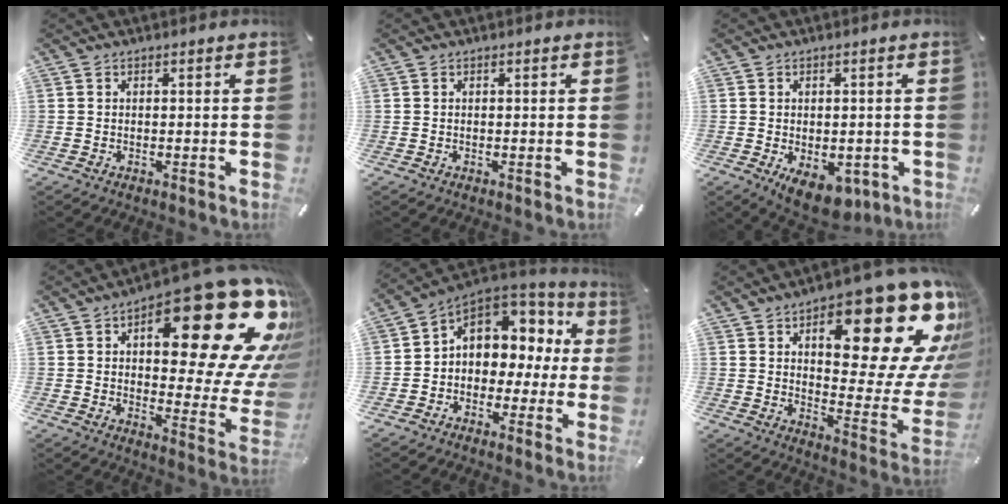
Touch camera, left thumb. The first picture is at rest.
{"total": 0.0}
{"total": 7.6, "force": [-3.1, 4.4, 5.5], "torque": [-0.066, 0.006, -0.047]}
{"total": 32.8, "force": [15.0, 13.2, 26.0], "torque": [-0.313, -0.121, 0.257]}
{"total": 9.4, "force": [3.0, 7.8, 4.3], "torque": [-0.078, -0.017, 0.060]}
{"total": 29.5, "force": [14.3, 13.2, 22.2], "torque": [-0.282, -0.095, 0.239]}